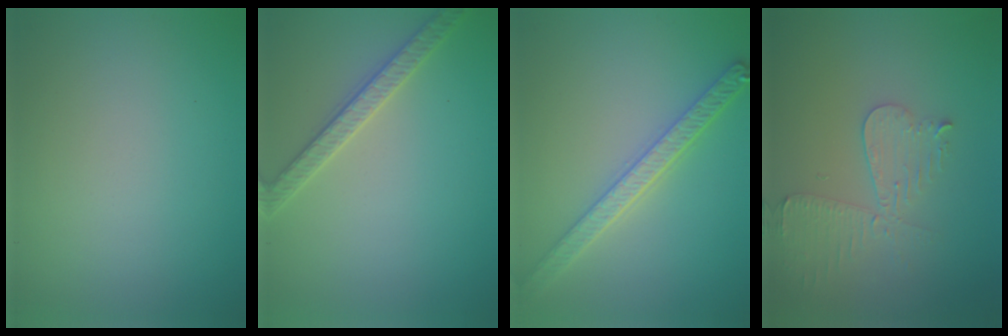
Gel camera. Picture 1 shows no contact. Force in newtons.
{"total": 2.7, "press": 2.7, "slide": 0.3}
{"total": 4.3, "press": 3.9, "slide": 1.9}
{"total": 3.6, "press": 3.2, "slide": 1.8}